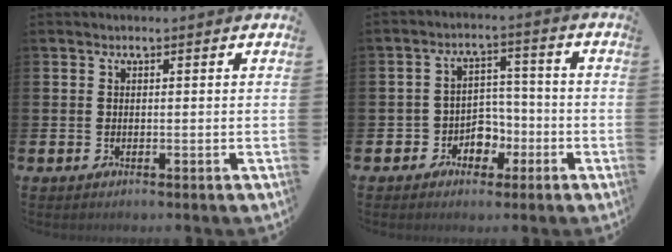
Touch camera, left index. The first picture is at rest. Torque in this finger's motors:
{"motor_torque": [0.27, 0.38, 0.08, 0.02]}